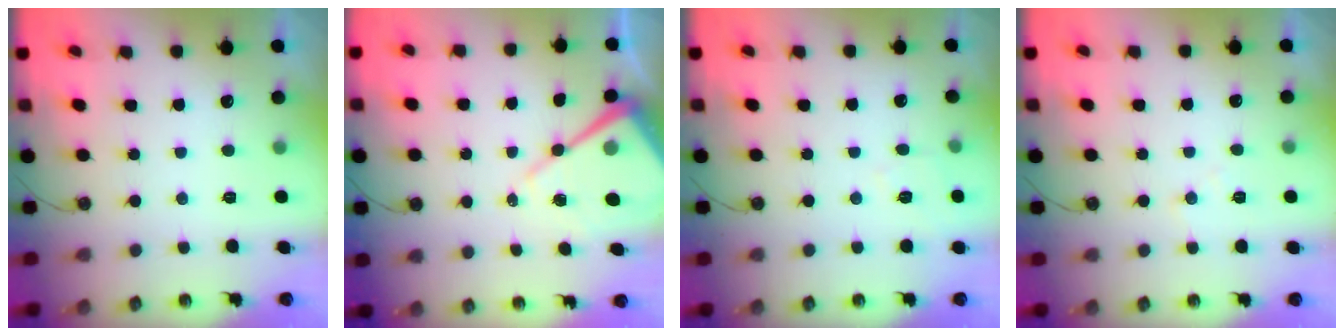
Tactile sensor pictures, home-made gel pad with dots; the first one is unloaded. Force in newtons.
{"total": 12.8, "press": 12.8, "slide": 1.0}
{"total": 4.7, "press": 4.7, "slide": 0.6}
{"total": 6.9, "press": 6.8, "slide": 1.0}